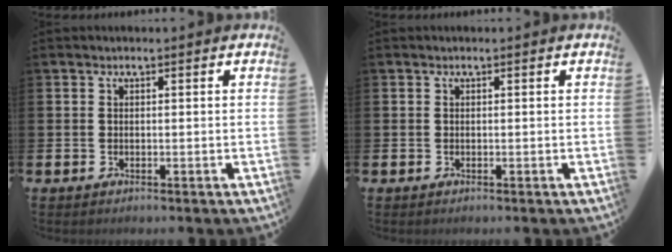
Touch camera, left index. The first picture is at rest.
{"total": 0.0}